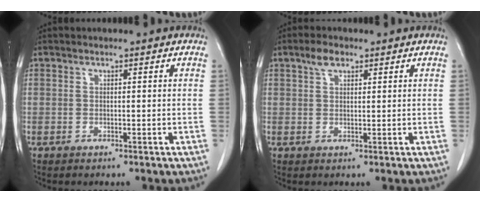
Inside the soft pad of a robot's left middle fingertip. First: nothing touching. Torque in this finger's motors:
{"motor_torque": [0.72, -0.47, -0.07, 0.01]}